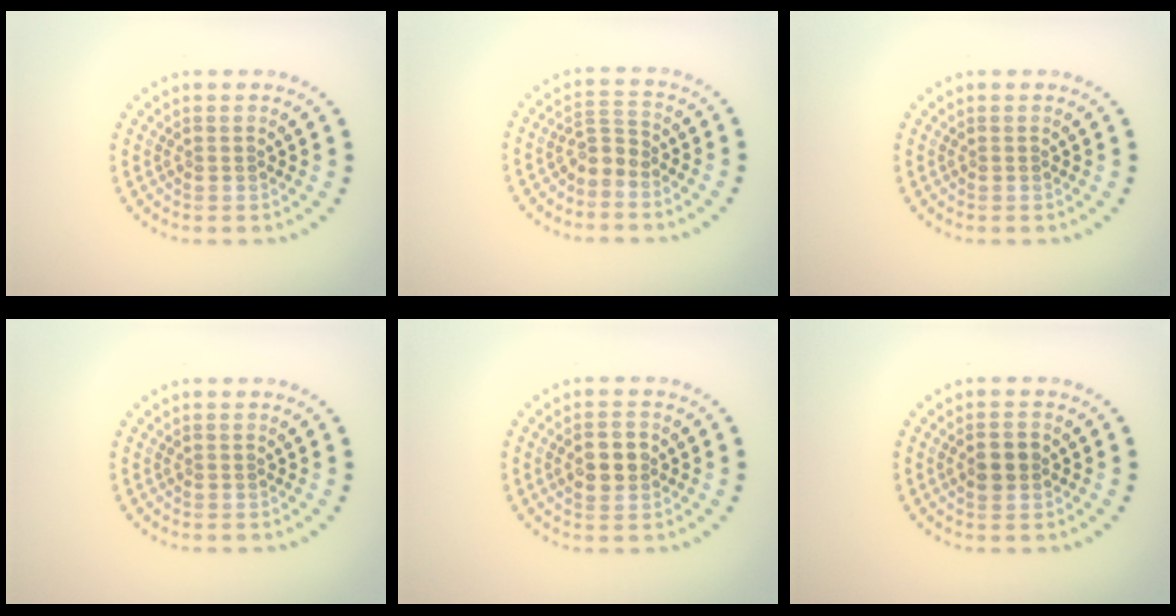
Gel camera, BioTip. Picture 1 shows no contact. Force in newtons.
{"total": 2.0, "press": 1.4, "slide": 1.4}
{"total": 0.0}
{"total": 0.0}
{"total": 2.8, "press": 2.8, "slide": 0.1}
{"total": 2.2, "press": 2.2, "slide": 0.1}